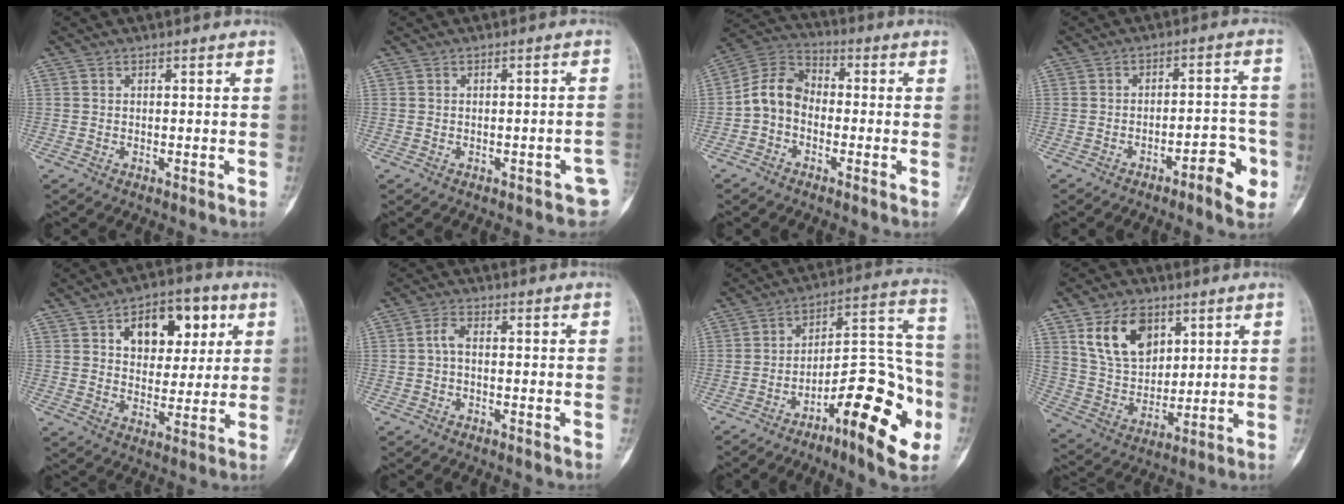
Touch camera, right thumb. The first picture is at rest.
{"total": 4.0, "force": [-1.9, 1.6, 3.1], "torque": [-0.019, 0.012, -0.021]}
{"total": 8.2, "force": [-1.8, 6.2, 5.1], "torque": [-0.083, 0.034, -0.052]}
{"total": 7.3, "force": [-3.6, 2.2, 5.9], "torque": [-0.066, 0.035, -0.048]}
{"total": 13.6, "force": [5.3, 8.5, 9.2], "torque": [-0.085, -0.005, 0.081]}
{"total": 2.1, "force": [-0.3, 1.0, 1.9], "torque": [-0.039, 0.005, -0.011]}
{"total": 20.5, "force": [-8.7, 6.3, 17.5], "torque": [-0.232, 0.075, -0.127]}
{"total": 13.6, "force": [6.4, 9.1, 7.9], "torque": [-0.112, -0.028, 0.133]}